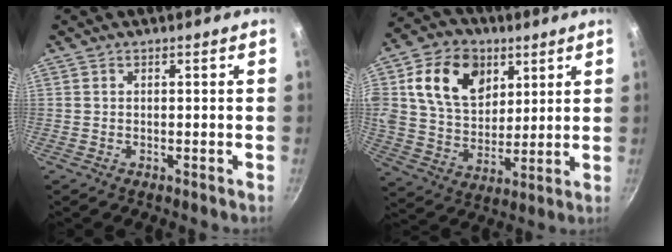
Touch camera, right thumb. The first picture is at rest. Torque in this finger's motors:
{"motor_torque": [2.44, 2.57, 2.09, 0.41, 0.64]}